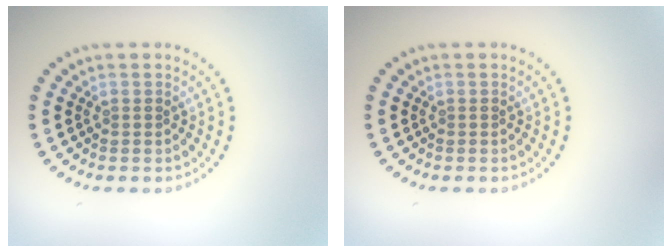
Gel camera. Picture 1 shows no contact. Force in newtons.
{"total": 0.0}